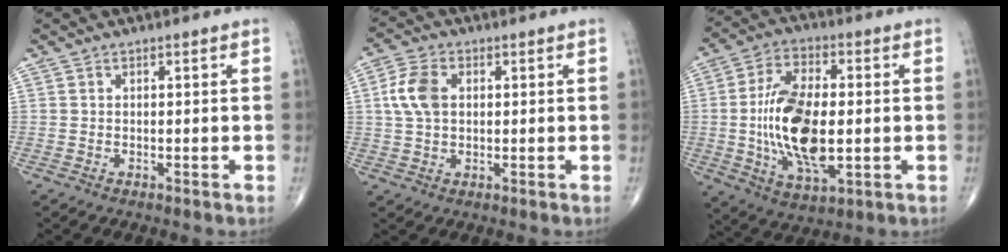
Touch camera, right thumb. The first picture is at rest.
{"total": 6.7, "force": [1.1, 4.4, 4.9], "torque": [-0.104, 0.008, 0.019]}
{"total": 17.5, "force": [-1.1, 8.4, 15.3], "torque": [-0.283, -0.002, -0.016]}